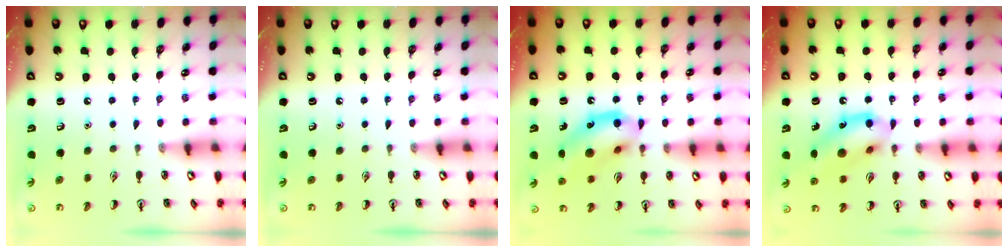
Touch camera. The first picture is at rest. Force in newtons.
{"total": 0.0}
{"total": 14.3, "press": 14.0, "slide": 2.9}
{"total": 13.7, "press": 13.5, "slide": 2.5}